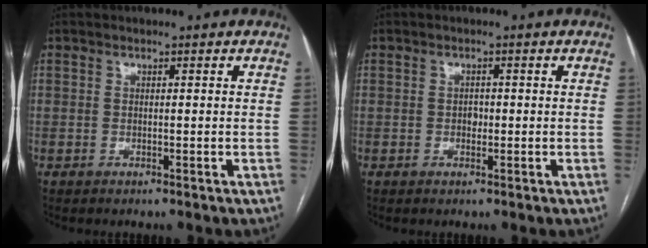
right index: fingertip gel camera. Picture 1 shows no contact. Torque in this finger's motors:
{"motor_torque": [0.38, 0.21, -0.01, 0.01]}